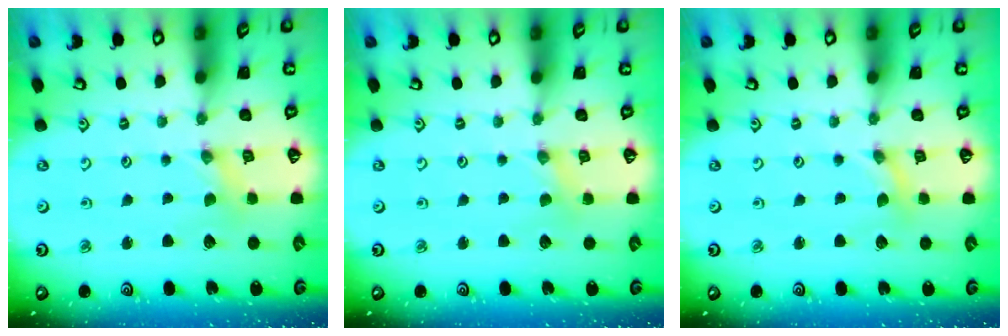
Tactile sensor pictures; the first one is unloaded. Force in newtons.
{"total": 0.7, "press": 0.7, "slide": 0.1}
{"total": 0.0}